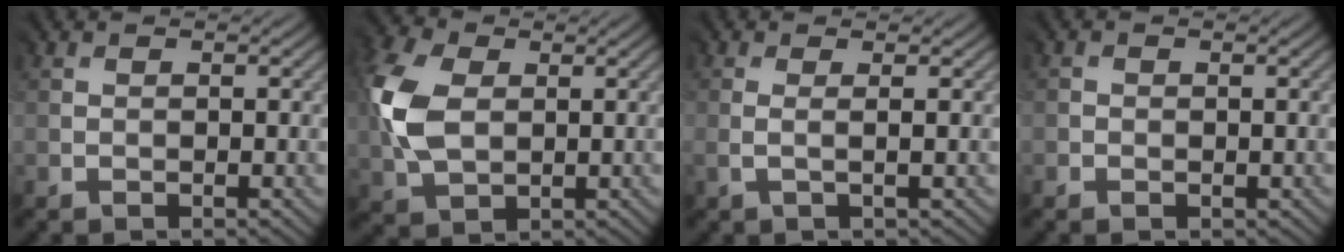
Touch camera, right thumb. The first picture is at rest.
{"total": 7.9, "force": [1.3, 5.8, 5.3], "torque": [-0.182, 0.010, 0.023]}
{"total": 1.2, "force": [0.1, -1.2, 0.0], "torque": [-0.016, 0.005, 0.000]}
{"total": 1.1, "force": [-0.3, 0.2, -1.0], "torque": [0.018, -0.003, -0.005]}